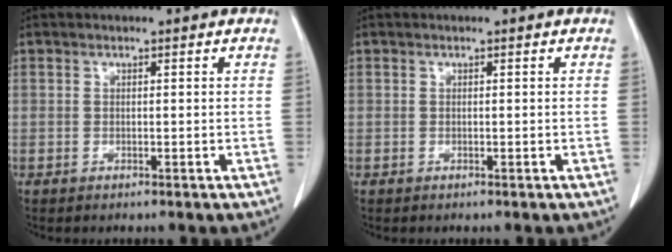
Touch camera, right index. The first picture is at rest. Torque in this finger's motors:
{"motor_torque": [0.00, 0.00, 0.00, 0.00]}